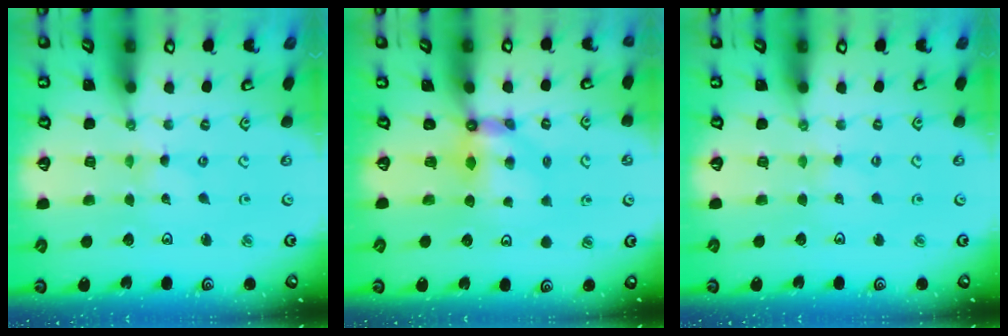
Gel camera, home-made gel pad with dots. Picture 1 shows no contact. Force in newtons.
{"total": 5.5, "press": 5.5, "slide": 0.3}
{"total": 1.4, "press": 1.4, "slide": 0.3}